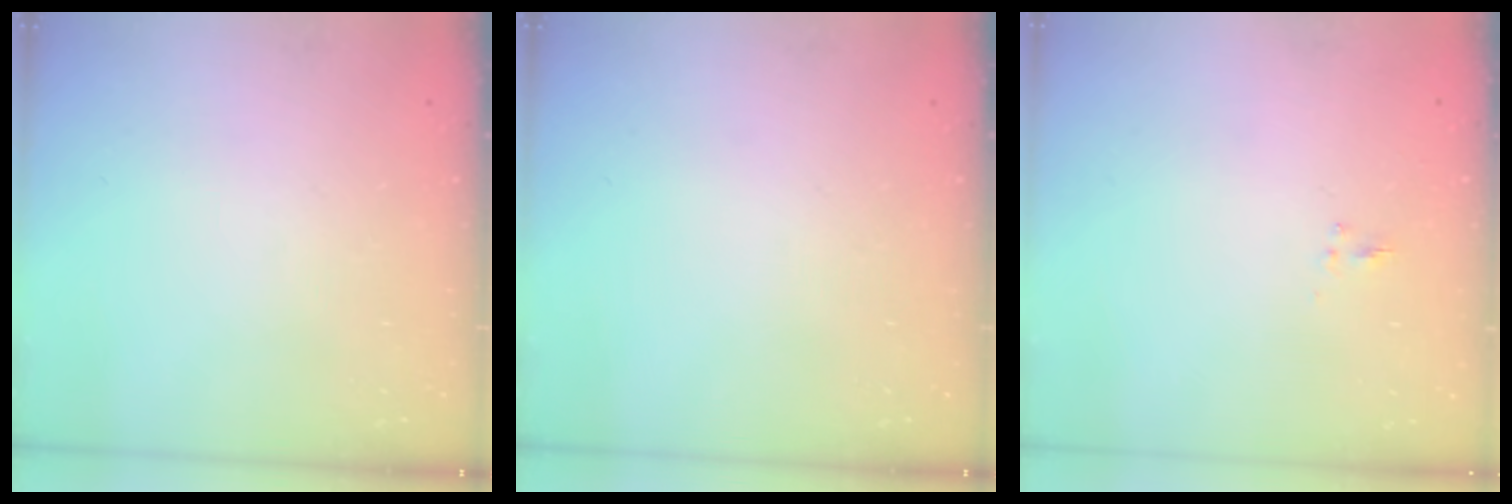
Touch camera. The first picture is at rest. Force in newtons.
{"total": 0.0}
{"total": 1.0, "press": 0.8, "slide": 0.6}